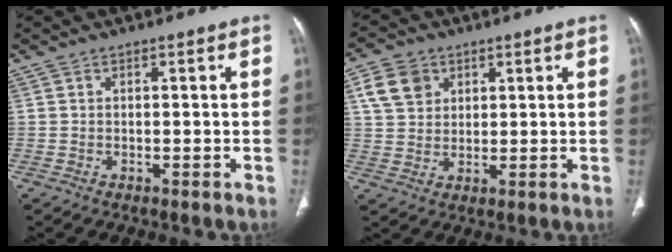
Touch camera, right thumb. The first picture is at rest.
{"total": 7.5, "force": [3.3, 5.9, 3.3], "torque": [-0.039, -0.006, 0.063]}